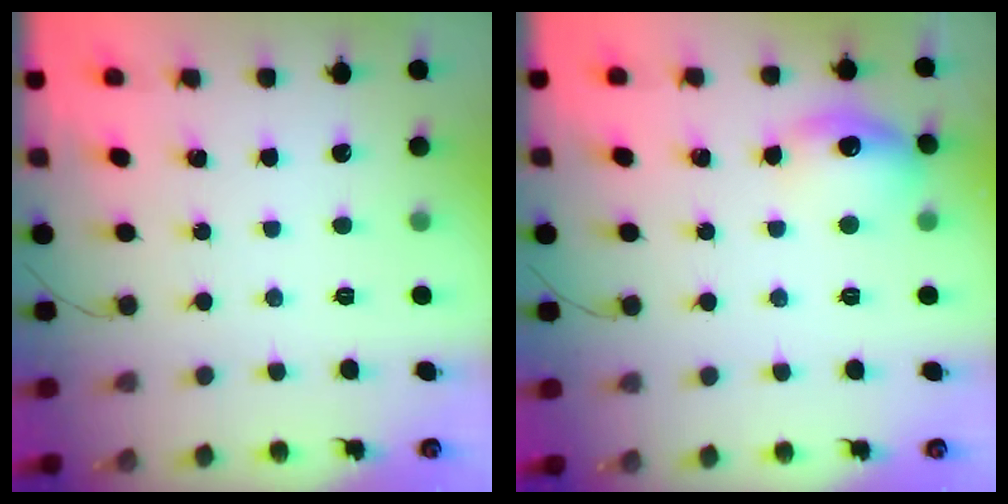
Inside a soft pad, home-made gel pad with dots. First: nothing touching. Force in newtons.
{"total": 11.7, "press": 11.6, "slide": 0.7}